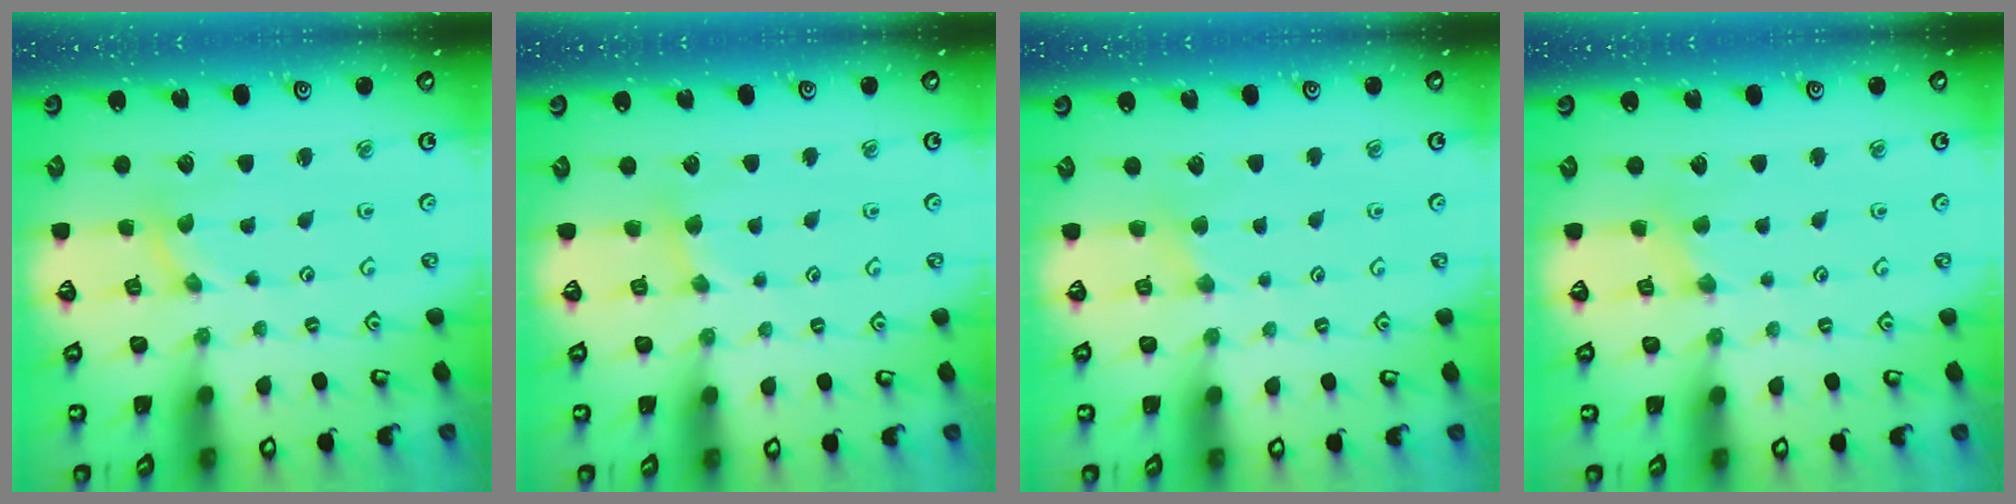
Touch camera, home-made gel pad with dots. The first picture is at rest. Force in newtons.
{"total": 2.1, "press": 2.0, "slide": 0.4}
{"total": 2.9, "press": 2.8, "slide": 0.4}
{"total": 2.0, "press": 2.0, "slide": 0.4}